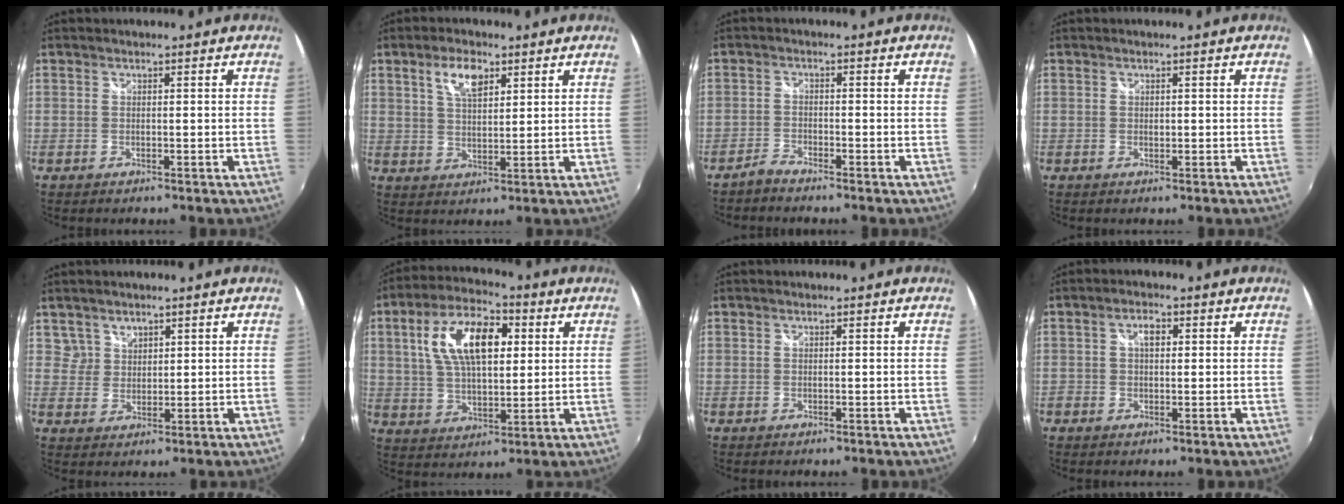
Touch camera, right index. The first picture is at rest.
{"total": 6.1, "force": [3.2, 2.8, 4.4], "torque": [-0.078, 0.009, 0.059]}
{"total": 2.2, "force": [-2.1, 0.3, 0.5], "torque": [-0.019, -0.003, -0.048]}
{"total": 0.6, "force": [0.0, 0.5, 0.3], "torque": [-0.005, -0.002, 0.001]}
{"total": 3.3, "force": [2.2, 2.4, -0.2], "torque": [0.016, 0.012, 0.042]}
{"total": 14.8, "force": [4.1, 7.3, 12.3], "torque": [-0.225, 0.026, 0.073]}
{"total": 0.0}
{"total": 2.6, "force": [0.5, 1.6, 2.0], "torque": [-0.035, 0.010, 0.008]}